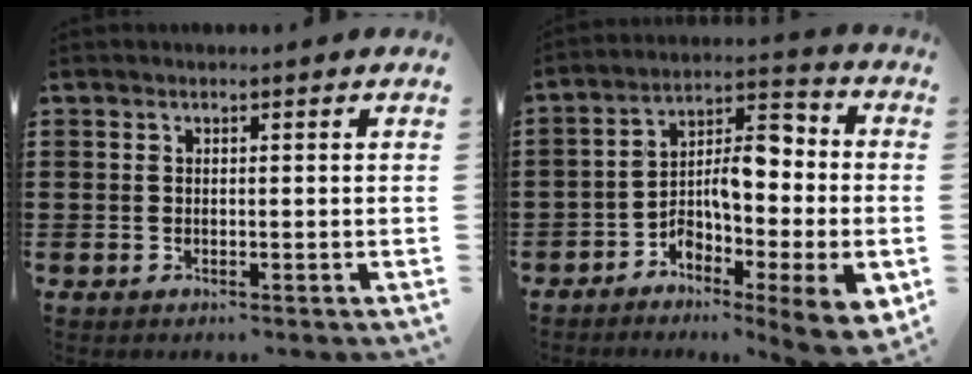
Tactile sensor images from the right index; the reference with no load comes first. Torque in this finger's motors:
{"motor_torque": [2.14, 0.00, 0.67, 0.21]}